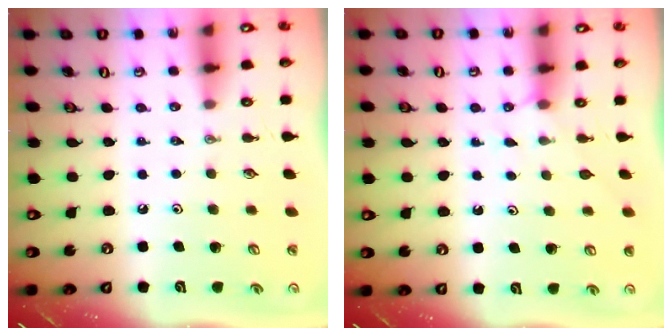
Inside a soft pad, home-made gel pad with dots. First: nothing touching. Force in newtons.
{"total": 3.3, "press": 3.3, "slide": 0.4}